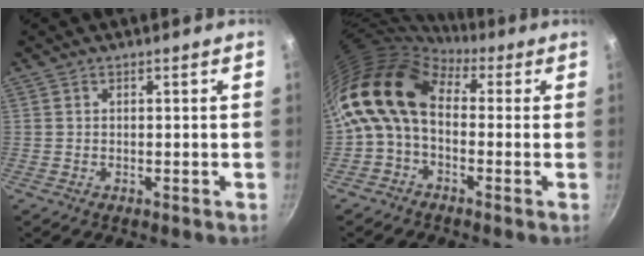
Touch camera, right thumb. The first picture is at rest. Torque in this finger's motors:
{"motor_torque": [1.71, 3.30, 1.90, -0.87, 0.31]}